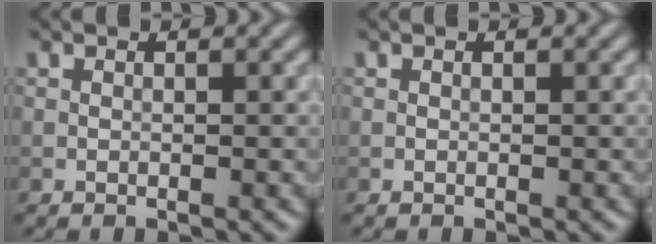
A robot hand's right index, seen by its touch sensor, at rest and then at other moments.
{"total": 0.0}